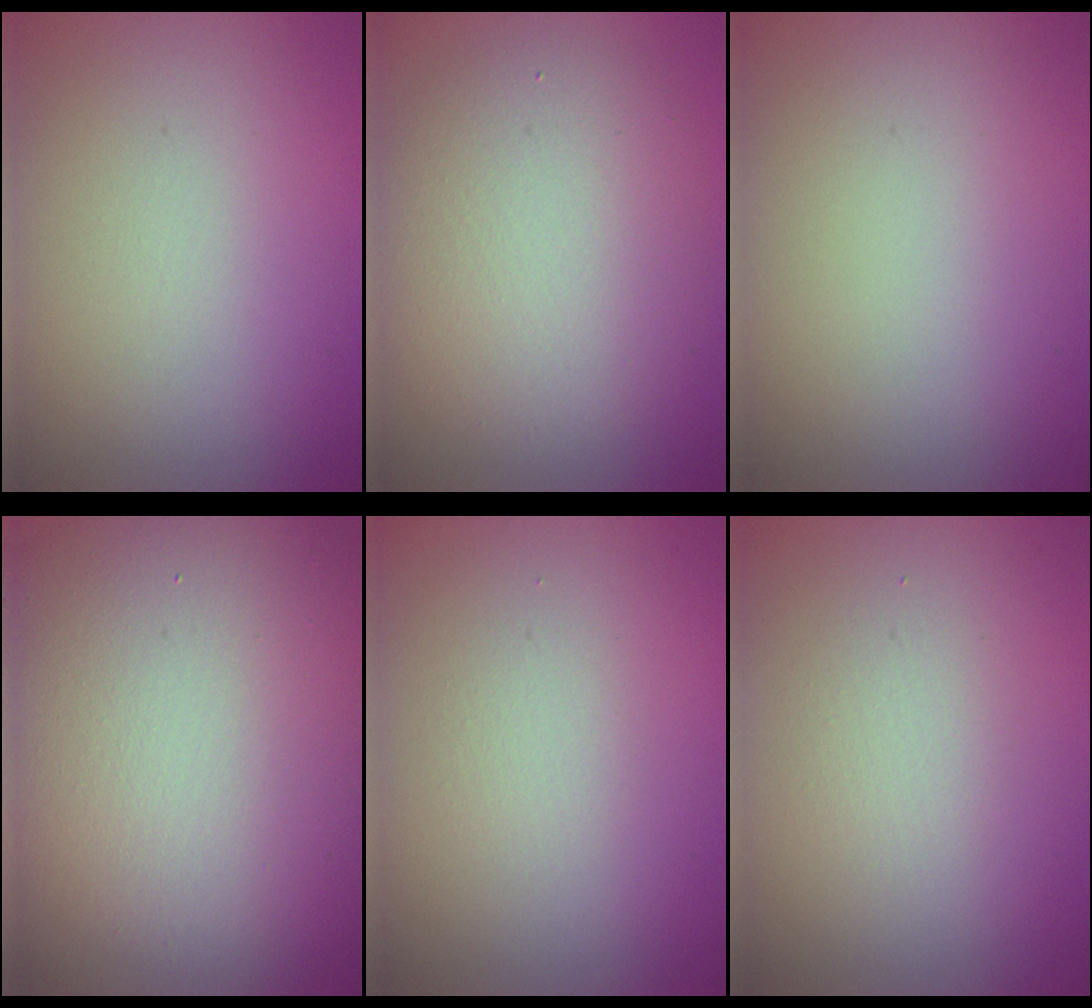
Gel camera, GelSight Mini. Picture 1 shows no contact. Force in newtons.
{"total": 6.4, "press": 6.4, "slide": 0.1}
{"total": 0.0}
{"total": 20.5, "press": 20.4, "slide": 1.2}
{"total": 1.2, "press": 1.2, "slide": 0.1}
{"total": 1.4, "press": 1.4, "slide": 0.0}